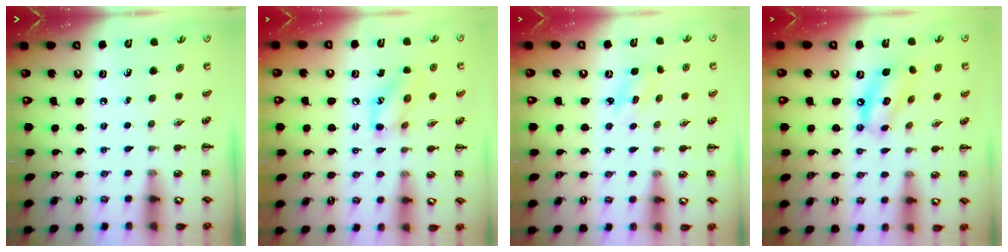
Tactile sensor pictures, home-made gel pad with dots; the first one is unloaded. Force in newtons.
{"total": 10.9, "press": 10.8, "slide": 1.2}
{"total": 2.5, "press": 2.4, "slide": 0.7}
{"total": 10.3, "press": 10.1, "slide": 2.3}